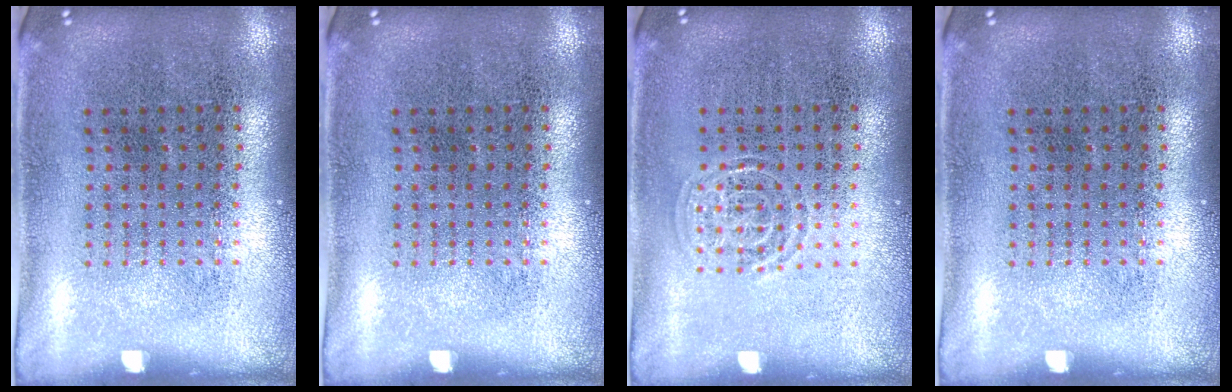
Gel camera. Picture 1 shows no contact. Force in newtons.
{"total": 0.0}
{"total": 1.3, "press": 1.3, "slide": 0.2}
{"total": 0.0}